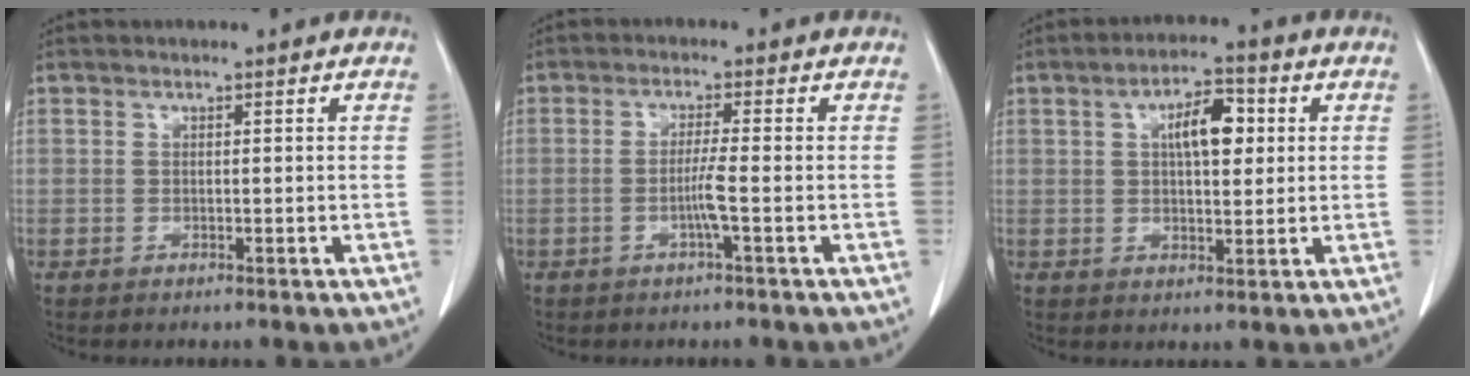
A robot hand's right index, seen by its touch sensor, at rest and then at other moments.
{"total": 3.3, "force": [-1.0, -0.6, 3.0], "torque": [-0.059, -0.004, -0.021]}
{"total": 7.1, "force": [1.9, 2.7, 6.2], "torque": [-0.100, 0.013, 0.028]}